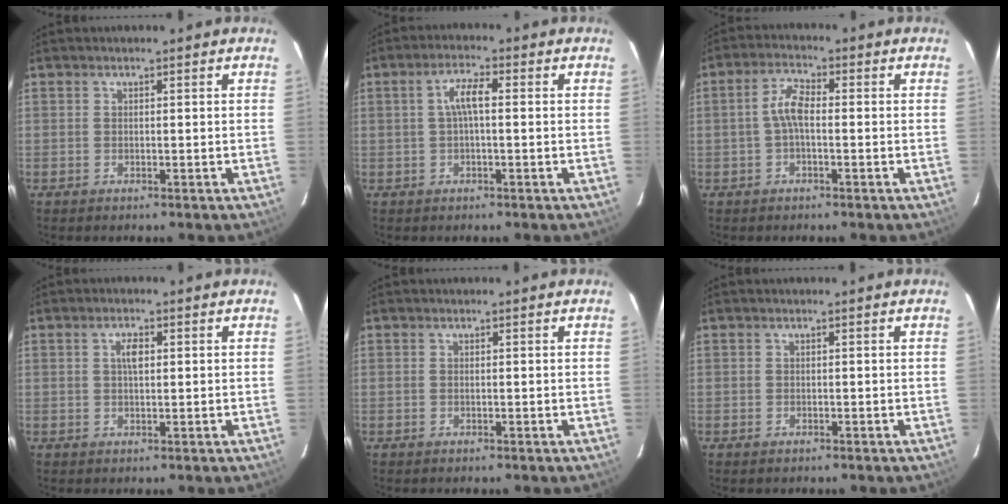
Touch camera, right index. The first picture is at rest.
{"total": 4.0, "force": [0.2, 1.0, 3.9], "torque": [-0.075, 0.011, 0.004]}
{"total": 4.2, "force": [-0.6, 1.7, 3.8], "torque": [-0.081, 0.016, -0.013]}
{"total": 2.5, "force": [0.6, 1.1, 2.1], "torque": [-0.039, 0.007, 0.010]}
{"total": 0.0}
{"total": 0.6, "force": [-0.4, 0.4, 0.1], "torque": [-0.002, -0.001, -0.008]}